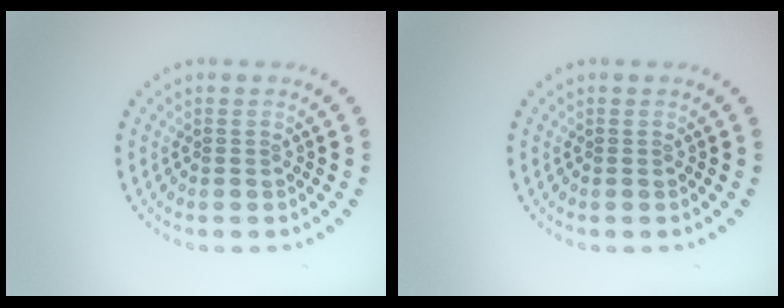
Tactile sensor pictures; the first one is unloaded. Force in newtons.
{"total": 0.0}